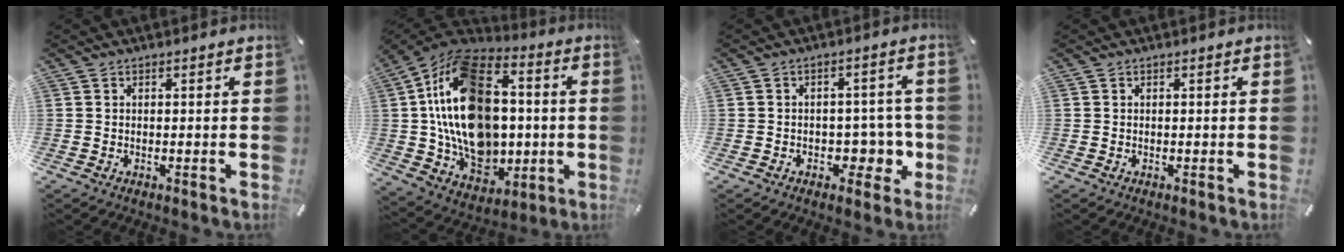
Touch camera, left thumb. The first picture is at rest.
{"total": 24.3, "force": [1.4, 17.6, 16.7], "torque": [-0.320, -0.010, 0.032]}
{"total": 7.4, "force": [-1.5, 5.7, 4.6], "torque": [-0.040, 0.002, -0.024]}
{"total": 0.0}